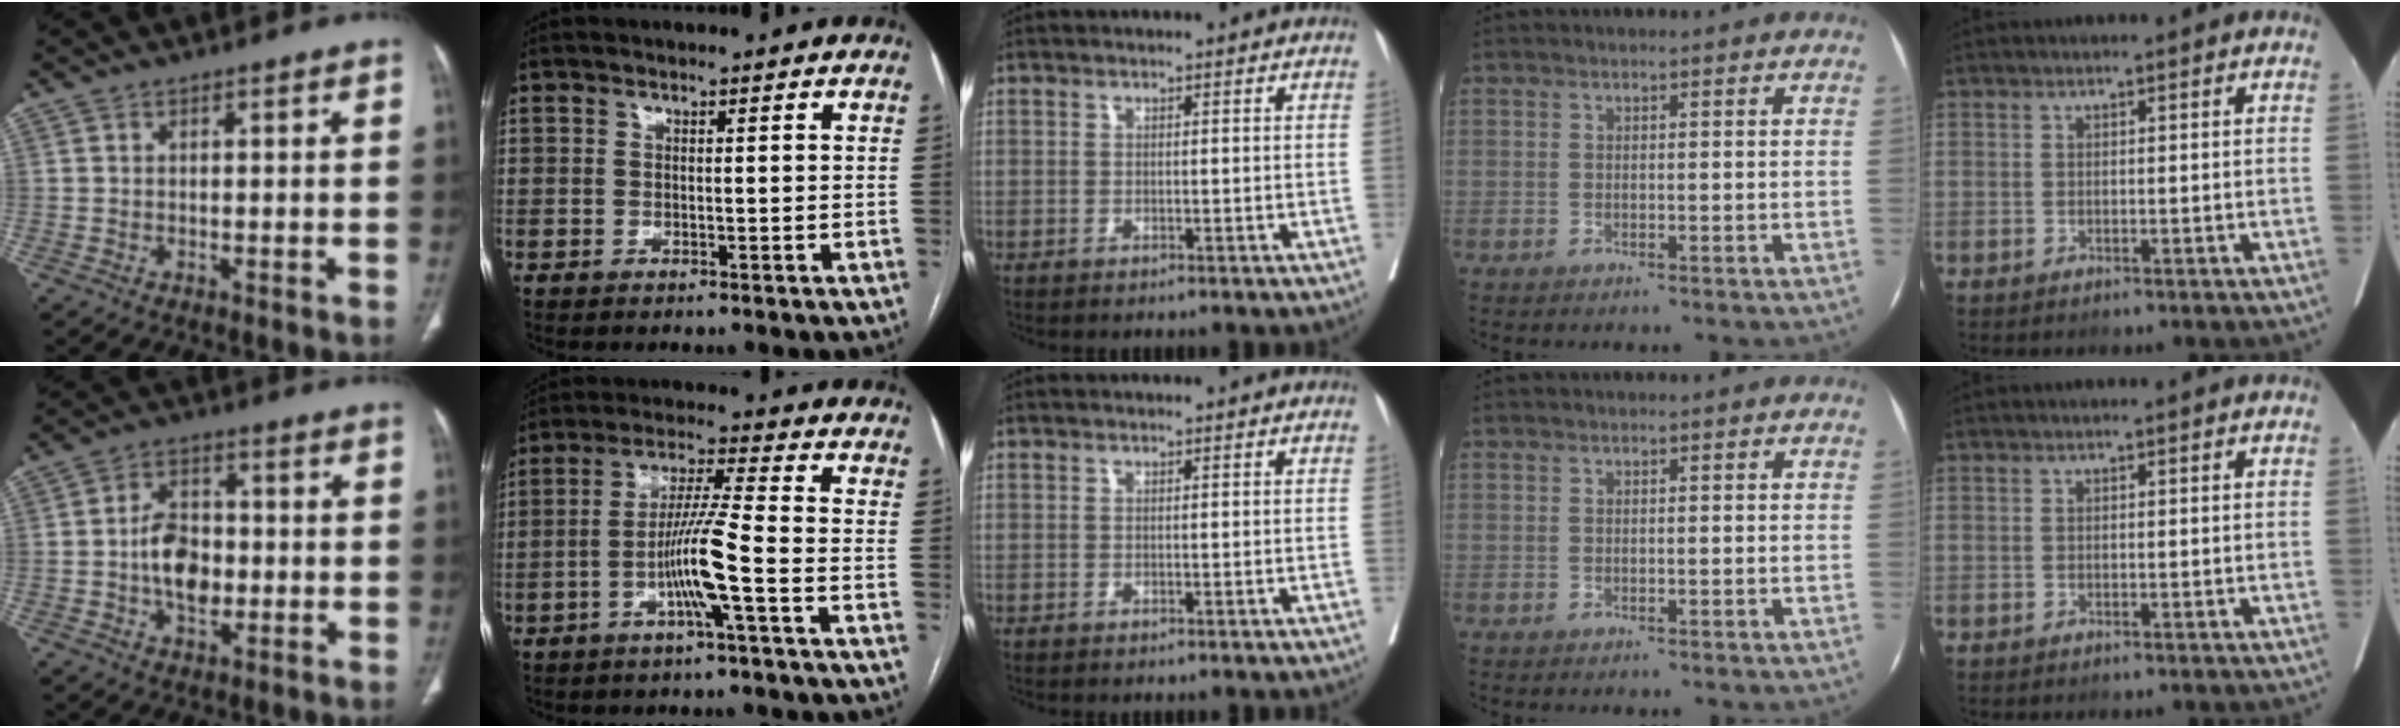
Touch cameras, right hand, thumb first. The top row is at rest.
{"thumb": {"total": 9.2, "force": [-1.1, 6.1, 6.8], "torque": [-0.096, 0.012, -0.023]}, "index": {"total": 8.6, "force": [-3.1, -0.9, 8.0], "torque": [-0.156, 0.003, -0.061]}}